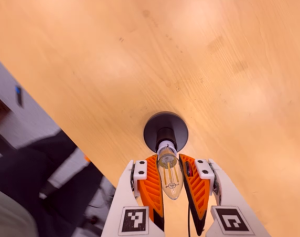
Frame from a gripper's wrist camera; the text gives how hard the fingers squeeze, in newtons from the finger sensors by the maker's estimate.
{"total": 19.9, "left": 20.0, "right": 19.8}